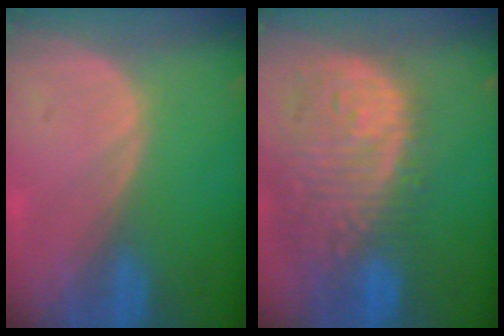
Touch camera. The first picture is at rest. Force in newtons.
{"total": 14.0, "press": 11.5, "slide": 7.9}